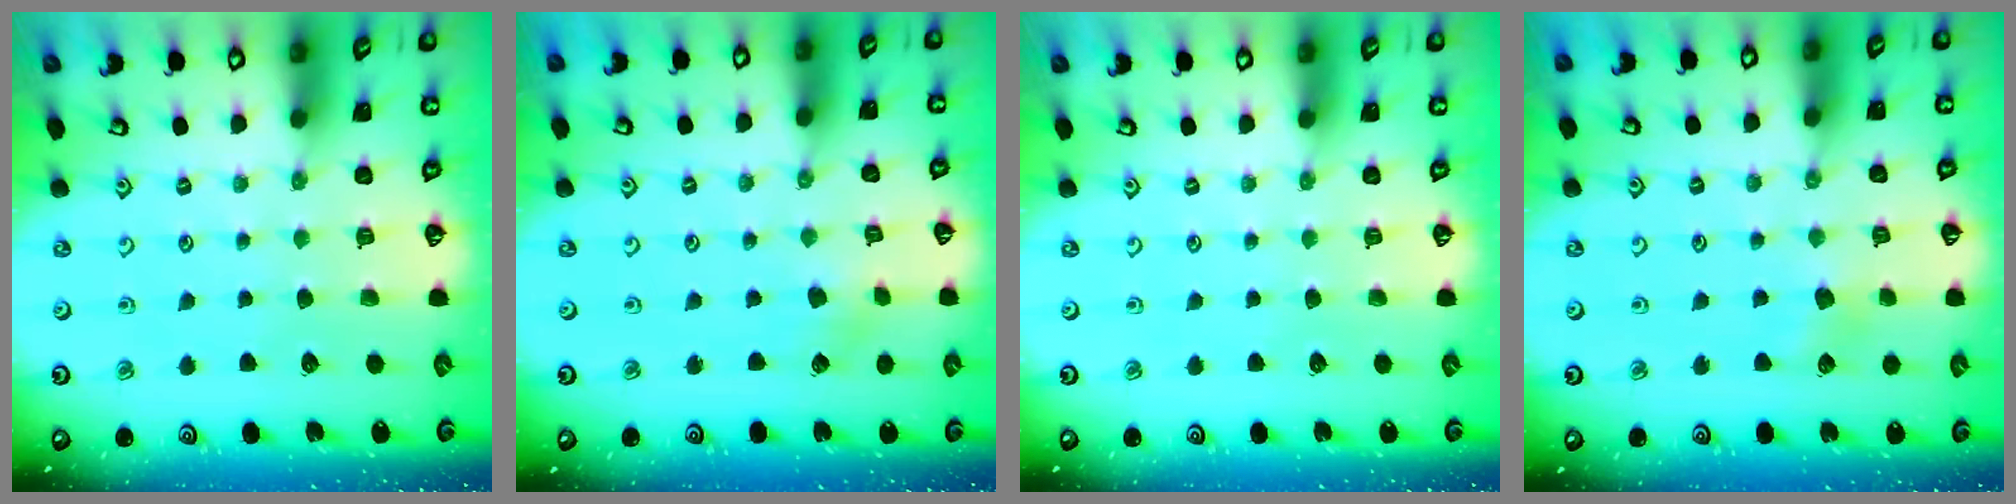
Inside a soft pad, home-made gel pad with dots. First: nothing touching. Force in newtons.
{"total": 2.7, "press": 2.7, "slide": 0.3}
{"total": 0.0}
{"total": 5.8, "press": 5.8, "slide": 0.6}